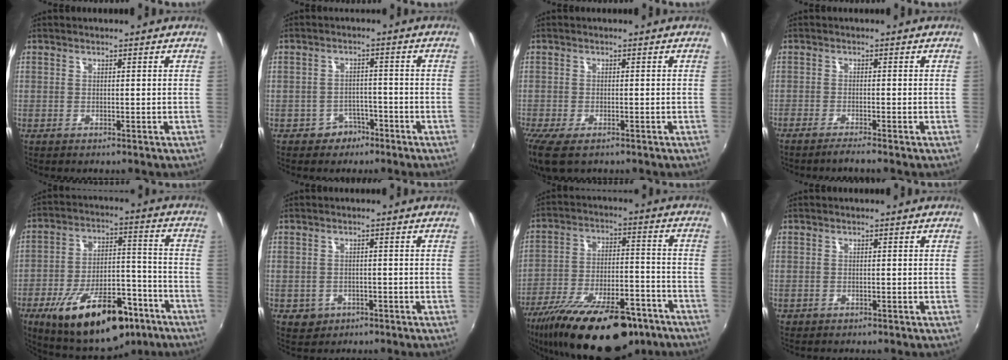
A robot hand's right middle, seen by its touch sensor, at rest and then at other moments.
{"total": 3.9, "force": [-2.6, 2.9, 0.3], "torque": [-0.010, 0.014, -0.034]}
{"total": 6.4, "force": [-4.2, 2.5, 4.1], "torque": [-0.094, -0.031, -0.074]}
{"total": 2.5, "force": [-2.1, -0.5, 1.3], "torque": [-0.034, -0.009, -0.043]}
{"total": 22.6, "force": [-13.6, 10.1, 15.0], "torque": [-0.260, -0.004, -0.191]}
{"total": 4.0, "force": [-1.3, 3.6, 1.3], "torque": [-0.035, -0.004, -0.013]}
{"total": 25.6, "force": [-18.7, 9.2, 15.0], "torque": [-0.270, -0.031, -0.275]}
{"total": 0.8, "force": [-0.4, 0.7, 0.2], "torque": [-0.005, -0.004, -0.005]}